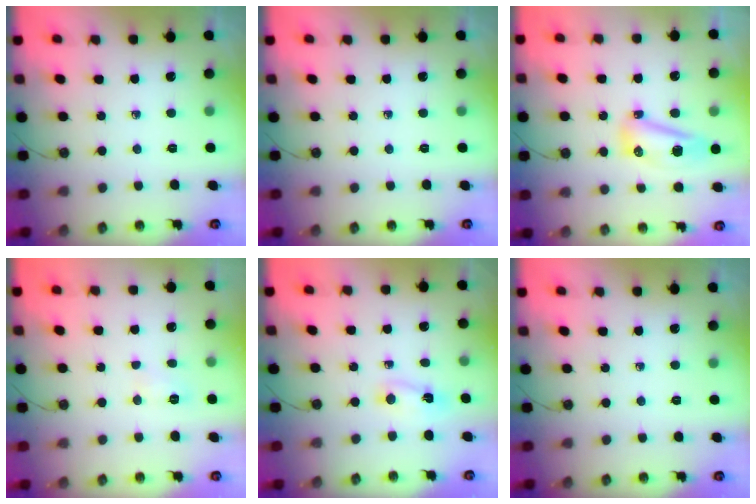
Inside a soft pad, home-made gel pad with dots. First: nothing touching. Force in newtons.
{"total": 0.0}
{"total": 10.8, "press": 10.7, "slide": 1.2}
{"total": 5.0, "press": 4.9, "slide": 0.7}
{"total": 2.4, "press": 2.3, "slide": 0.4}
{"total": 0.0}